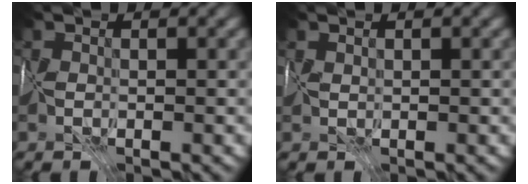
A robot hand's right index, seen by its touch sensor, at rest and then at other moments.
{"total": 1.0, "force": [0.6, 0.7, 0.3], "torque": [-0.011, 0.003, 0.018]}